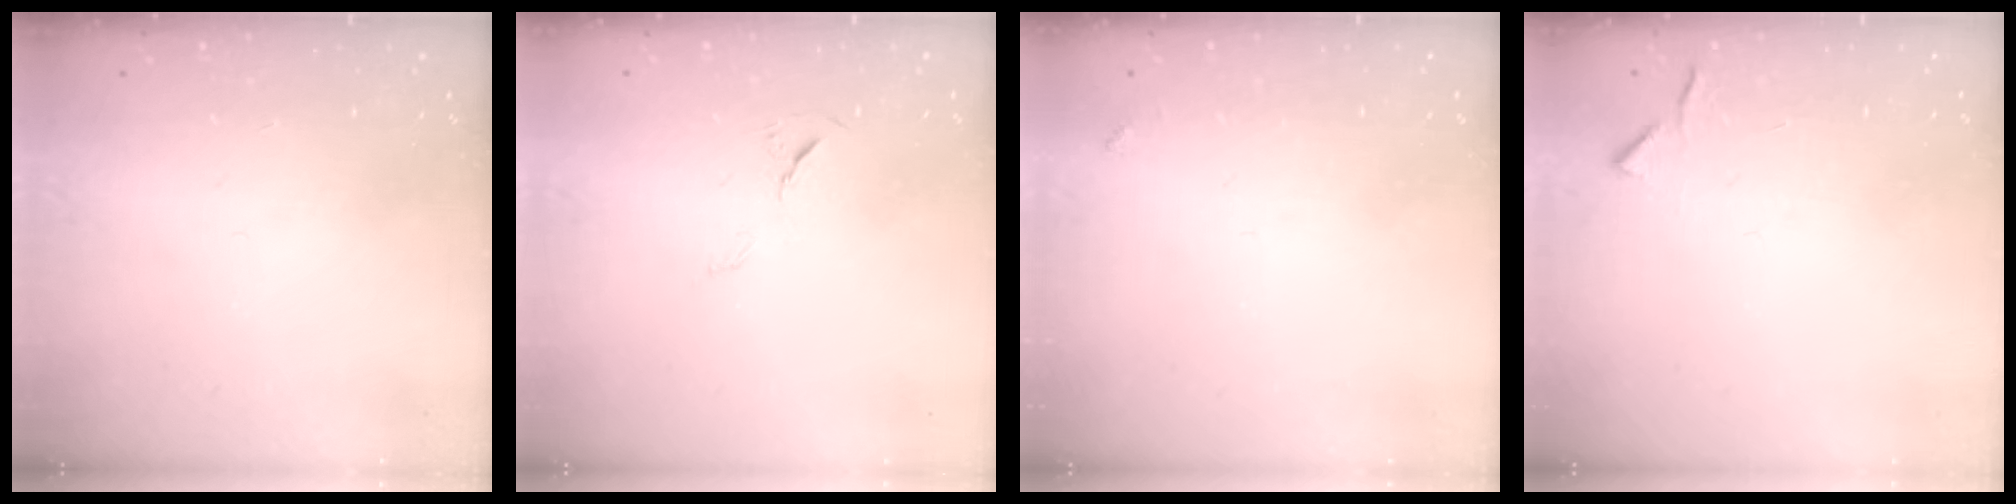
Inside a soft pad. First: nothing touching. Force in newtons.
{"total": 5.8, "press": 5.4, "slide": 2.2}
{"total": 3.6, "press": 3.6, "slide": 0.2}
{"total": 4.2, "press": 4.1, "slide": 0.6}